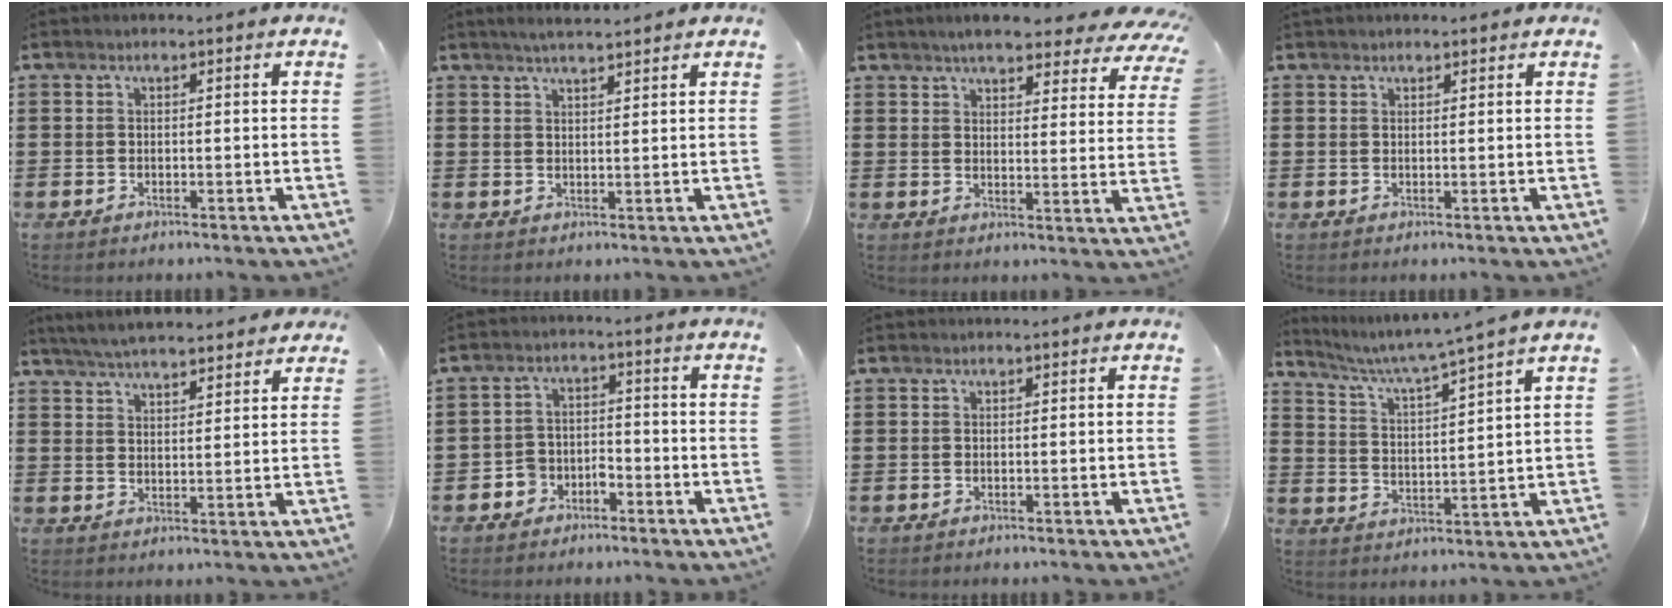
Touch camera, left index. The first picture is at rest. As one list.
[{"total": 2.9, "force": [2.6, 0.0, 1.2], "torque": [-0.029, 0.002, 0.048]}, {"total": 5.9, "force": [5.2, 0.6, 2.6], "torque": [-0.062, -0.022, 0.090]}, {"total": 1.0, "force": [0.9, 0.3, 0.2], "torque": [-0.006, 0.002, 0.018]}, {"total": 5.3, "force": [5.1, 0.2, 1.5], "torque": [-0.046, -0.016, 0.093]}, {"total": 3.5, "force": [-2.7, 2.1, 0.6], "torque": [-0.019, 0.010, -0.056]}, {"total": 0.0}, {"total": 4.0, "force": [3.3, -1.1, 2.0], "torque": [-0.057, -0.032, 0.046]}]